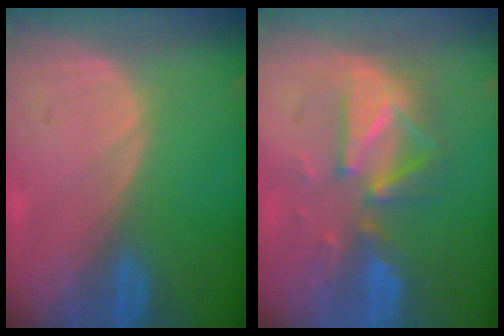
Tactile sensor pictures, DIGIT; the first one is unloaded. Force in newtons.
{"total": 8.0, "press": 8.0, "slide": 0.6}